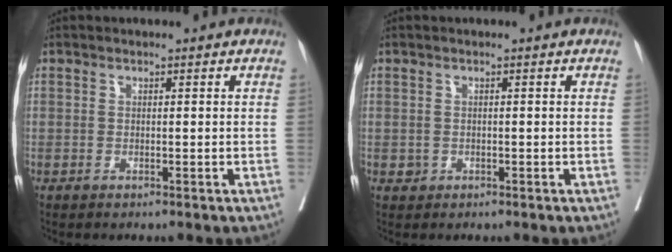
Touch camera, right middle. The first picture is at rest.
{"total": 0.7, "force": [-0.2, 0.7, 0.1], "torque": [0.001, 0.003, -0.002]}